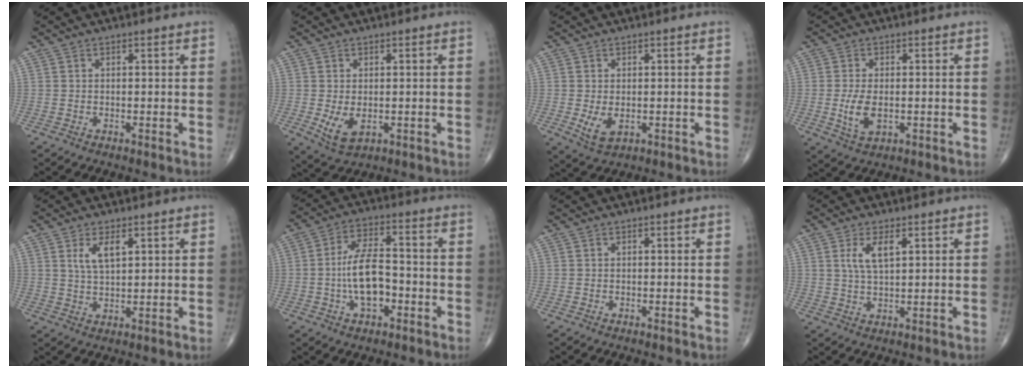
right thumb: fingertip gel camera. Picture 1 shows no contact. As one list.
[{"total": 4.9, "force": [-0.8, 2.8, 3.9], "torque": [-0.070, -0.012, -0.004]}, {"total": 4.1, "force": [-0.6, 2.4, 3.3], "torque": [-0.059, -0.011, -0.003]}, {"total": 5.5, "force": [-0.8, 2.8, 4.7], "torque": [-0.093, -0.010, -0.010]}, {"total": 4.7, "force": [2.0, 1.9, 3.8], "torque": [-0.067, -0.010, 0.041]}, {"total": 10.2, "force": [-2.3, 4.9, 8.6], "torque": [-0.153, 0.027, -0.046]}, {"total": 0.0}, {"total": 5.1, "force": [1.9, 1.9, 4.3], "torque": [-0.083, -0.005, 0.039]}]